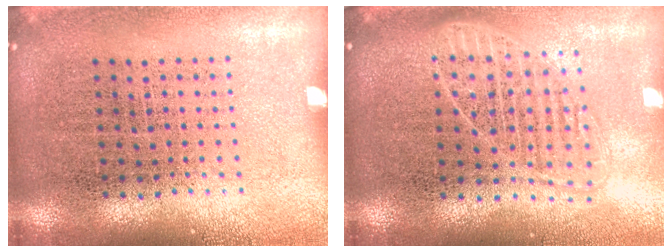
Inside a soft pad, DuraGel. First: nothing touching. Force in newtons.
{"total": 1.8, "press": 1.6, "slide": 1.0}